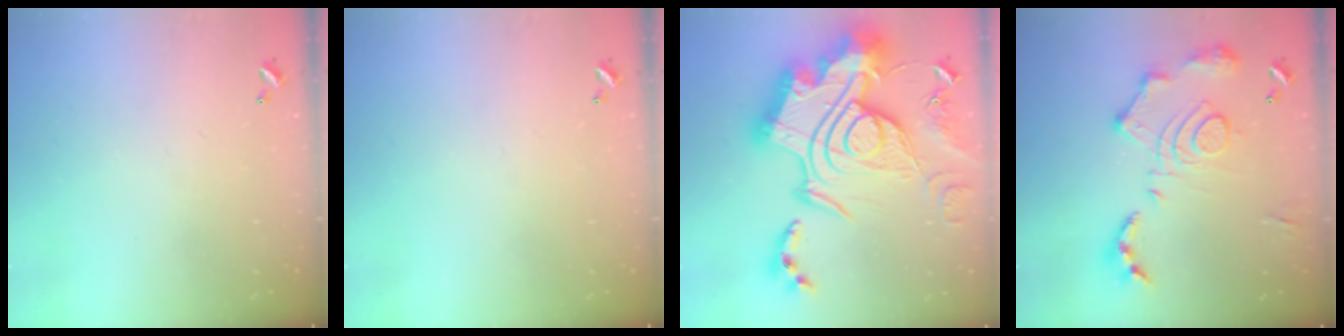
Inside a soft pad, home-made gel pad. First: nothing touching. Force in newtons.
{"total": 0.0}
{"total": 0.6, "press": 0.6, "slide": 0.0}
{"total": 16.6, "press": 16.6, "slide": 1.7}